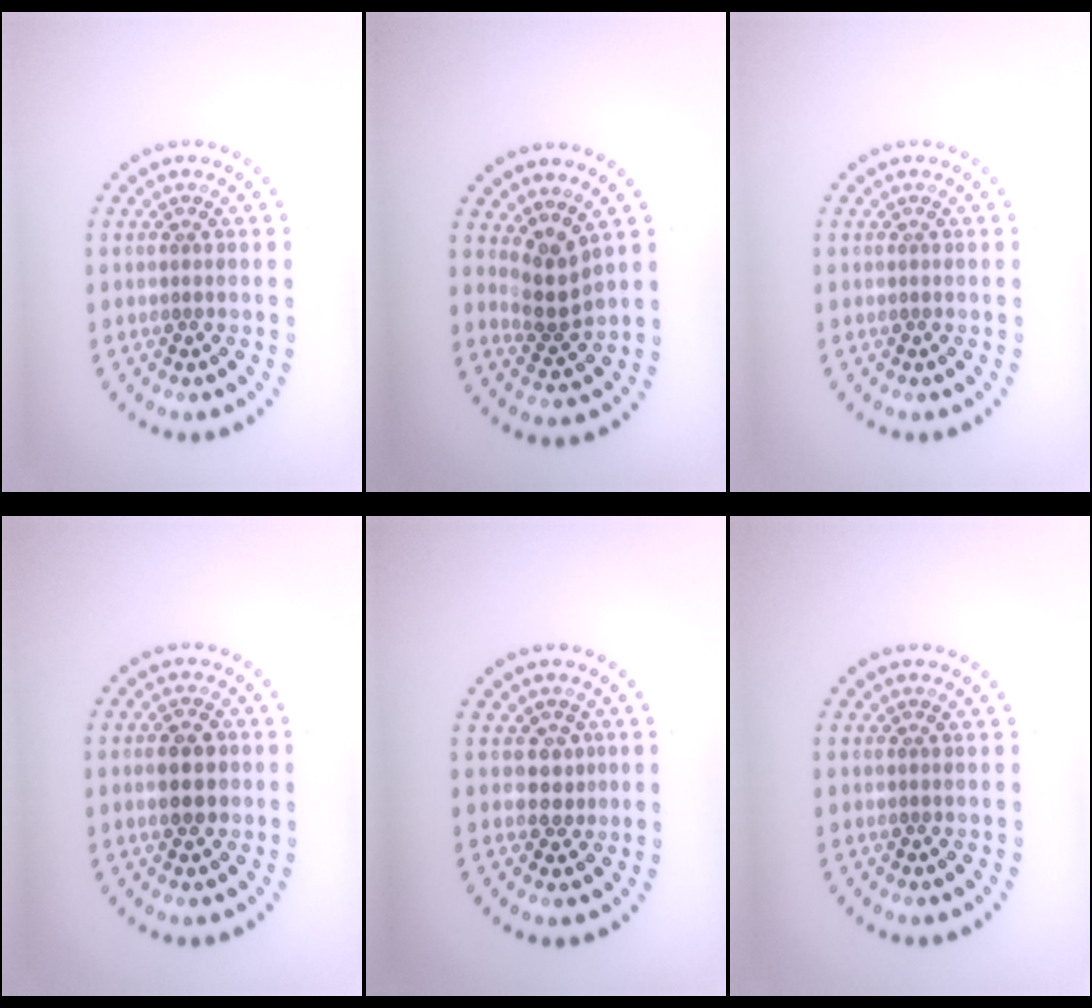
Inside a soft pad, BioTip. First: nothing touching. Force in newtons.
{"total": 2.8, "press": 2.0, "slide": 1.9}
{"total": 0.0}
{"total": 2.7, "press": 2.7, "slide": 0.2}
{"total": 1.7, "press": 1.4, "slide": 1.0}
{"total": 0.0}